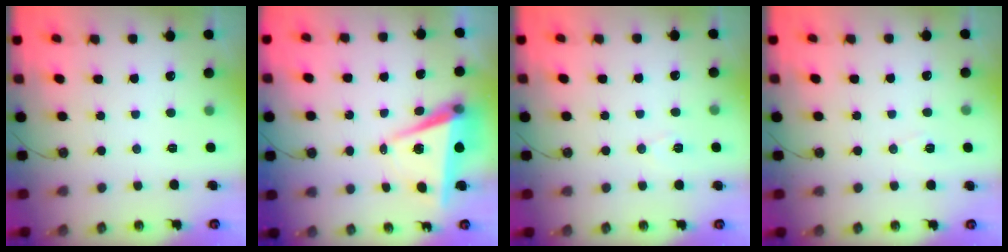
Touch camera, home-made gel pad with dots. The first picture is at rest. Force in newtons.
{"total": 7.0, "press": 5.4, "slide": 4.4}
{"total": 7.3, "press": 5.8, "slide": 4.4}
{"total": 6.3, "press": 4.4, "slide": 4.5}